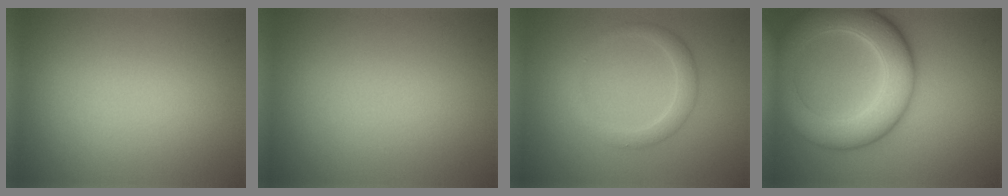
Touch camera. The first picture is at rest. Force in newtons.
{"total": 0.0}
{"total": 2.1, "press": 2.1, "slide": 0.1}
{"total": 8.6, "press": 8.6, "slide": 0.1}